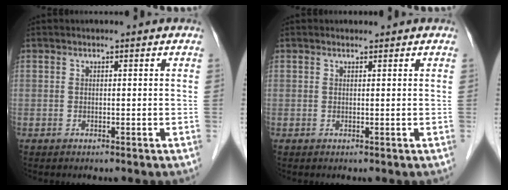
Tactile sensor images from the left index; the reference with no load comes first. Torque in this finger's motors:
{"motor_torque": [0.32, -0.06, -0.01, -0.01]}